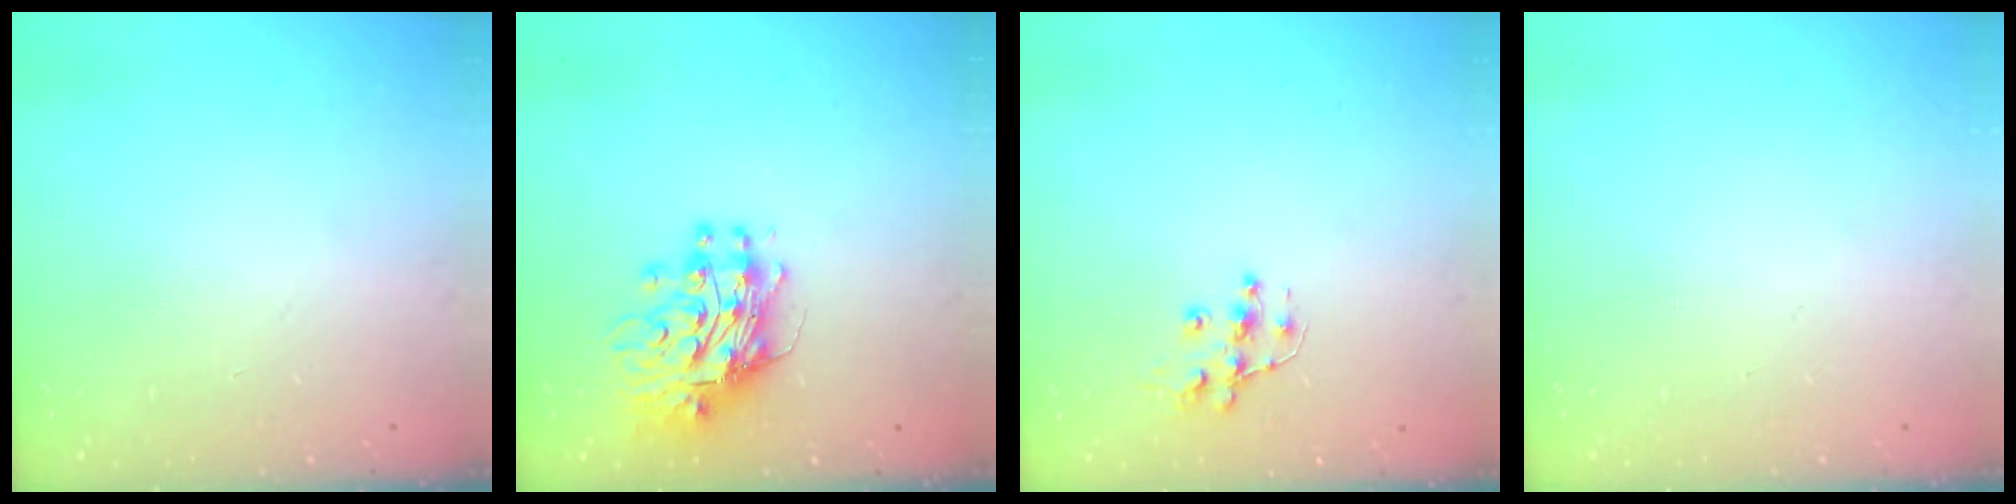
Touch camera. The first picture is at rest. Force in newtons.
{"total": 12.0, "press": 11.9, "slide": 1.1}
{"total": 8.8, "press": 8.8, "slide": 0.6}
{"total": 0.0}